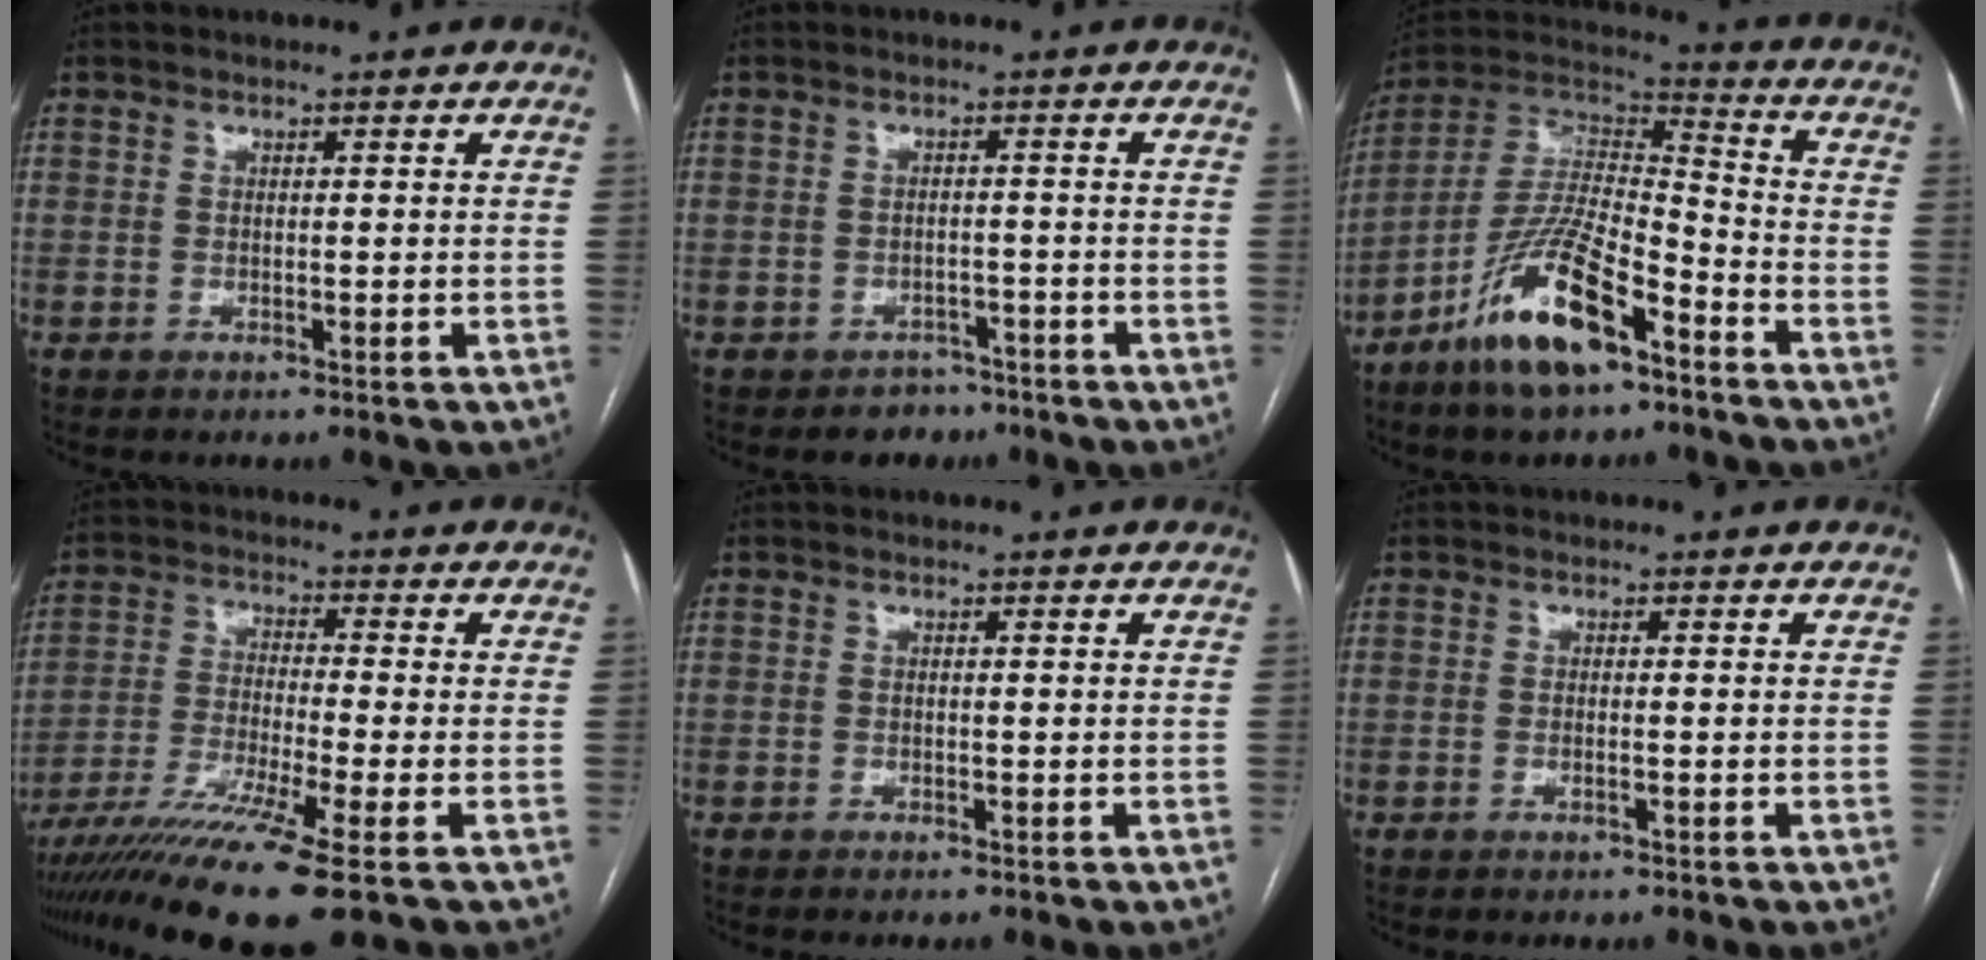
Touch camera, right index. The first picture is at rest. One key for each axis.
{"total": 3.4, "fx": -2.5, "fy": 2.3, "fz": 0.2, "tx": -0.003, "ty": 0.013, "tz": -0.030}
{"total": 16.1, "fx": -9.6, "fy": 4.1, "fz": 12.2, "tx": -0.246, "ty": -0.001, "tz": -0.175}
{"total": 13.3, "fx": -9.1, "fy": -1.6, "fz": 9.5, "tx": -0.178, "ty": -0.036, "tz": -0.156}
{"total": 0.0}
{"total": 0.6, "fx": -0.2, "fy": 0.0, "fz": 0.6, "tx": -0.014, "ty": -0.002, "tz": -0.002}